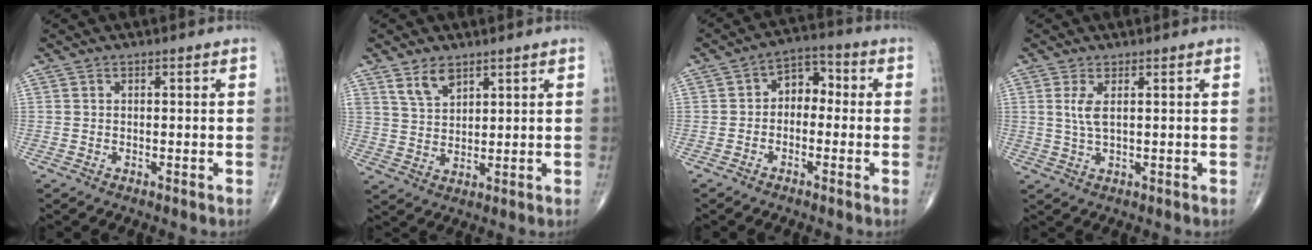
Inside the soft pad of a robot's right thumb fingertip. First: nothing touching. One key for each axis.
{"total": 5.0, "fx": 3.4, "fy": 2.6, "fz": 2.6, "tx": -0.036, "ty": -0.022, "tz": 0.071}
{"total": 6.1, "fx": -0.4, "fy": 4.4, "fz": 4.3, "tx": -0.035, "ty": 0.031, "tz": -0.024}
{"total": 3.3, "fx": 0.9, "fy": 1.0, "fz": 3.1, "tx": -0.073, "ty": -0.005, "tz": 0.025}